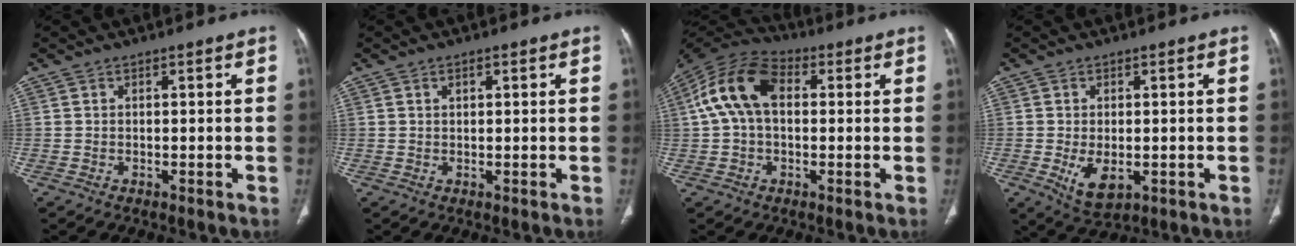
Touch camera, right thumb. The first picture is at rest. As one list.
[{"total": 1.2, "force": [0.6, 0.7, 0.9], "torque": [-0.012, 0.001, 0.010]}, {"total": 13.1, "force": [1.9, 8.3, 9.9], "torque": [-0.193, 0.037, 0.025]}, {"total": 5.9, "force": [-1.2, 3.2, 4.8], "torque": [-0.083, -0.010, -0.010]}]